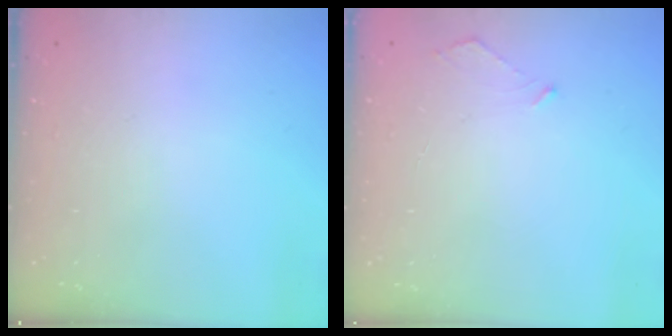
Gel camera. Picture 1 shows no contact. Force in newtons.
{"total": 2.6, "press": 2.6, "slide": 0.3}